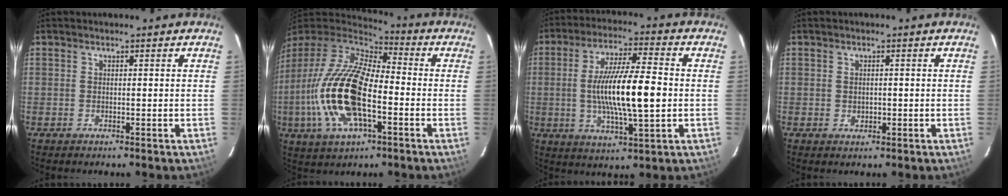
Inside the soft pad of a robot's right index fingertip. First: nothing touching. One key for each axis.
{"total": 21.7, "fx": -5.2, "fy": 9.2, "fz": 19.0, "tx": -0.401, "ty": -0.021, "tz": -0.102}
{"total": 14.8, "fx": -0.8, "fy": 2.6, "fz": 14.6, "tx": -0.266, "ty": -0.003, "tz": -0.012}
{"total": 1.4, "fx": -0.1, "fy": 1.2, "fz": 0.7, "tx": -0.009, "ty": 0.002, "tz": -0.001}